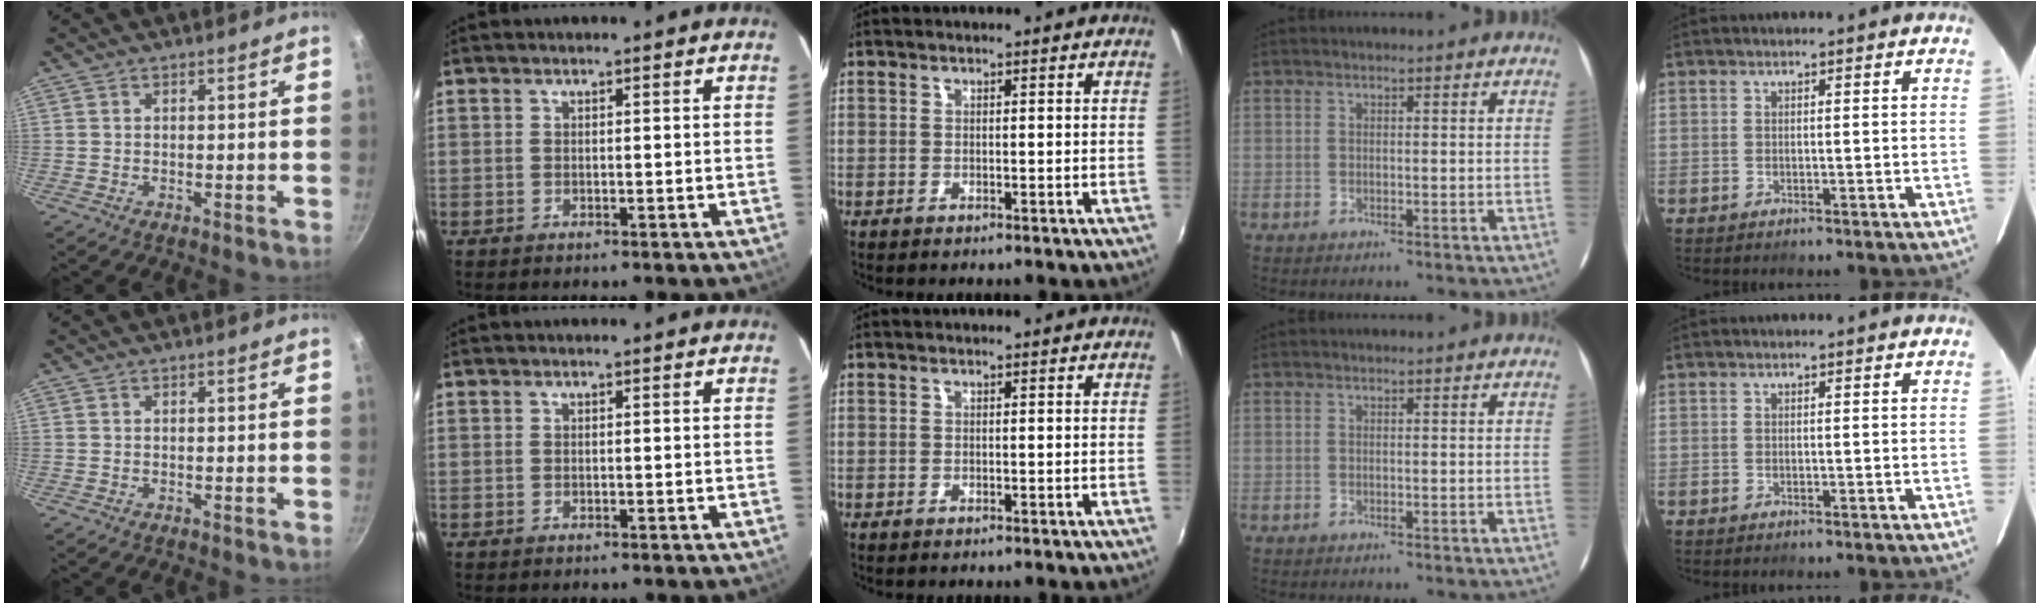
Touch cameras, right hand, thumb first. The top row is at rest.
{}